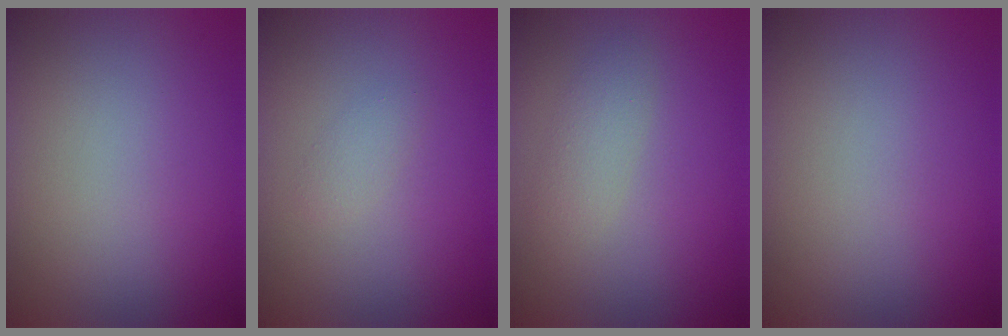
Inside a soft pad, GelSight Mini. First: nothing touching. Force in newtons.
{"total": 1.0, "press": 1.0, "slide": 0.0}
{"total": 1.9, "press": 1.9, "slide": 0.0}
{"total": 0.0}